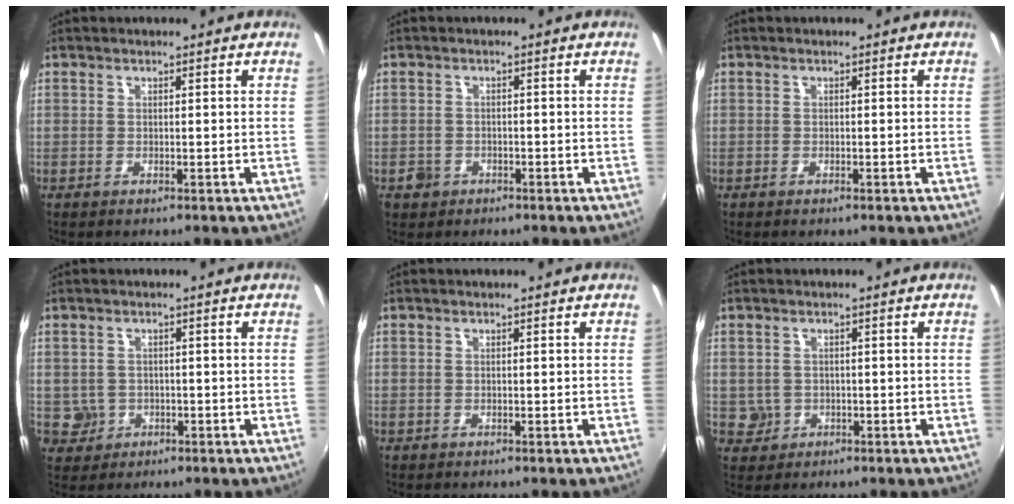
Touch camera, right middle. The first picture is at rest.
{"total": 2.6, "force": [-1.3, 2.2, 0.6], "torque": [-0.017, -0.001, -0.021]}
{"total": 0.7, "force": [-0.6, 0.2, 0.4], "torque": [-0.008, -0.001, -0.009]}
{"total": 3.8, "force": [-0.7, 3.7, 0.6], "torque": [-0.020, 0.002, -0.003]}
{"total": 0.0}
{"total": 3.0, "force": [-0.3, 2.9, 0.5], "torque": [-0.012, 0.000, 0.001]}